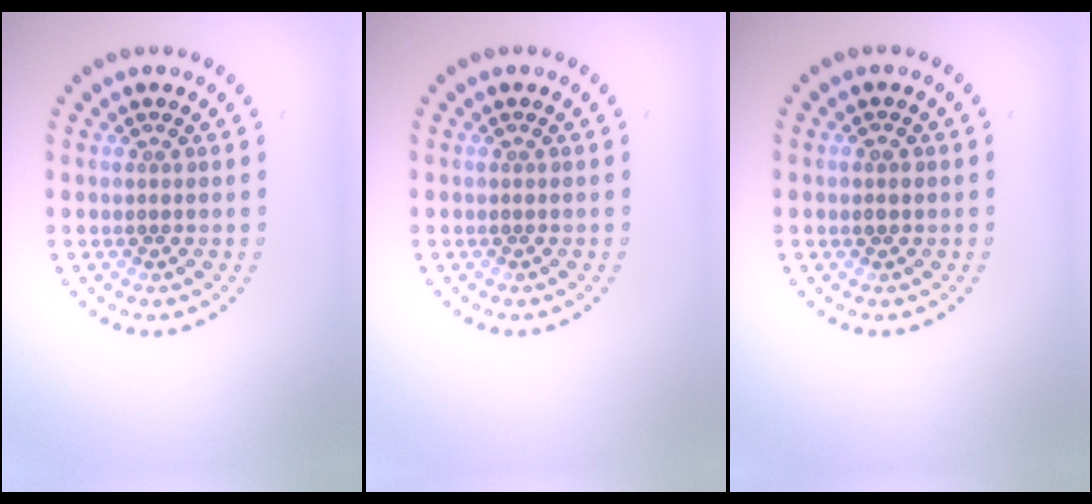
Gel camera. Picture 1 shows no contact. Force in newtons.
{"total": 0.0}
{"total": 0.8, "press": 0.8, "slide": 0.1}